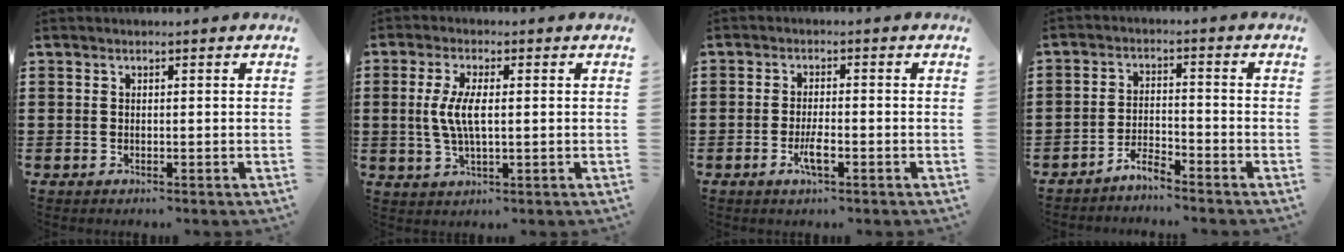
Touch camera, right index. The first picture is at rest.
{"total": 5.4, "force": [0.3, 1.8, 5.1], "torque": [-0.118, -0.003, -0.004]}
{"total": 3.3, "force": [-1.4, 0.8, 2.9], "torque": [-0.063, -0.003, -0.030]}
{"total": 3.3, "force": [-3.3, 0.1, 0.6], "torque": [-0.025, 0.004, -0.070]}